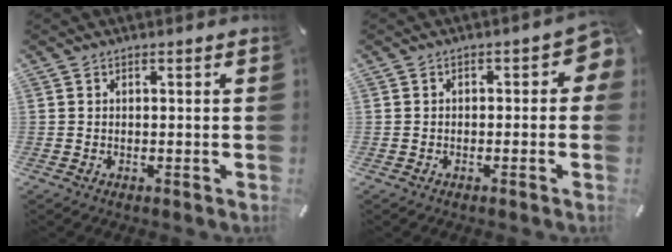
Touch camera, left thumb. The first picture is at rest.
{"total": 3.4, "force": [-0.7, 2.0, 2.6], "torque": [-0.041, 0.010, -0.015]}